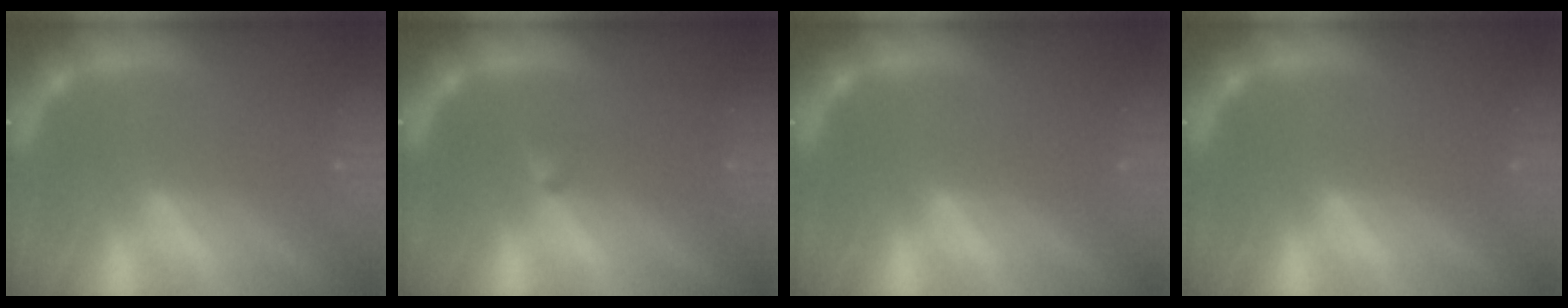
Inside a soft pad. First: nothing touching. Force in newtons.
{"total": 0.9}
{"total": 0.0}
{"total": 0.0}